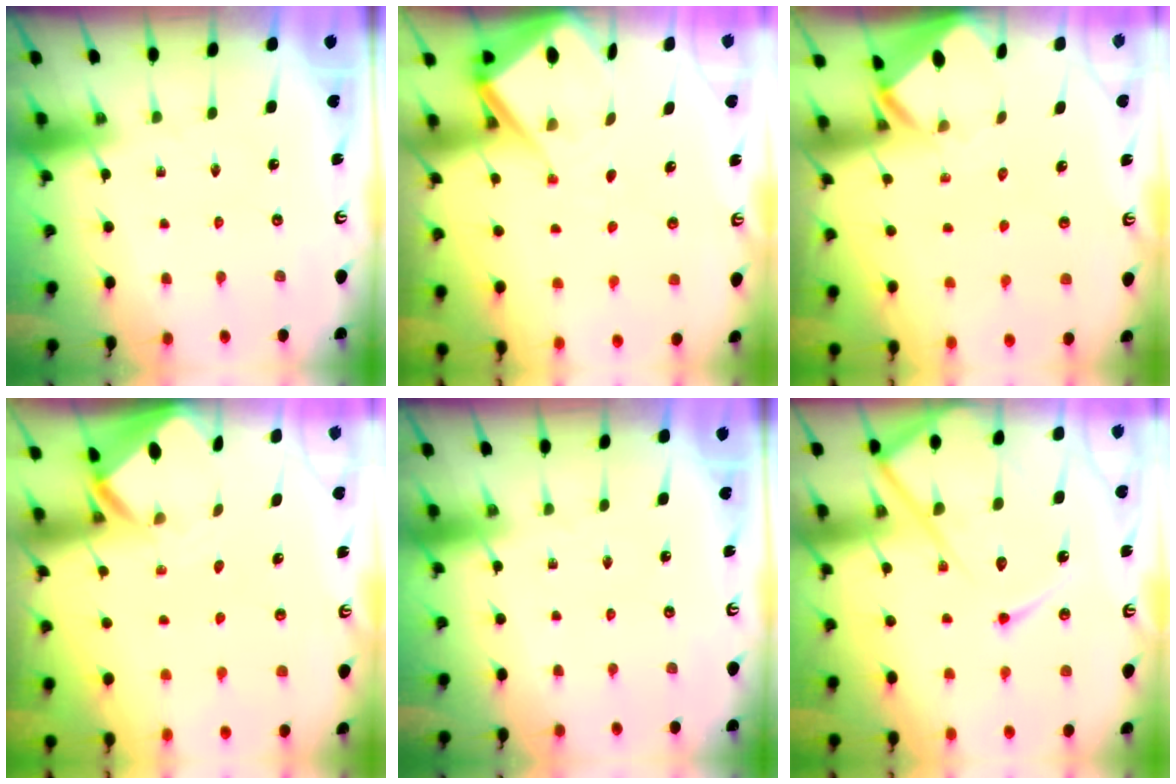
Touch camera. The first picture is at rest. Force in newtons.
{"total": 7.2, "press": 7.2, "slide": 0.6}
{"total": 2.7, "press": 2.7, "slide": 0.2}
{"total": 2.6, "press": 2.5, "slide": 0.3}
{"total": 0.0}
{"total": 17.6, "press": 17.5, "slide": 1.8}